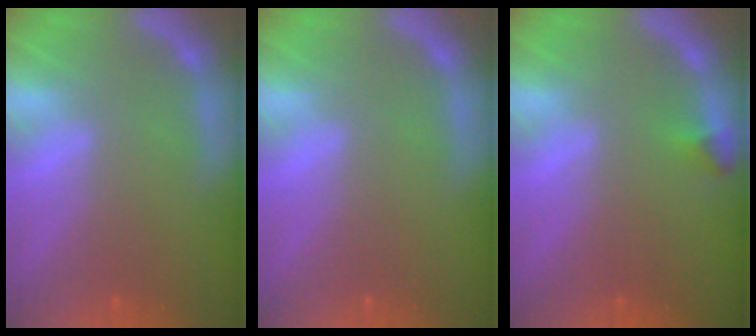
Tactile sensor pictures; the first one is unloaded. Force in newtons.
{"total": 0.0}
{"total": 0.9}